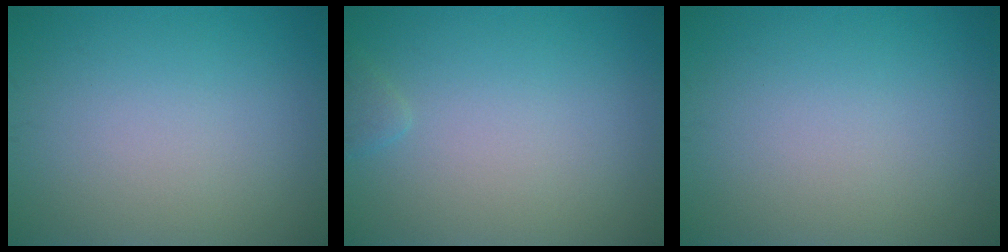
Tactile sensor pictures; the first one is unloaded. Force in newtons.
{"total": 0.7, "press": 0.7, "slide": 0.1}
{"total": 0.0}